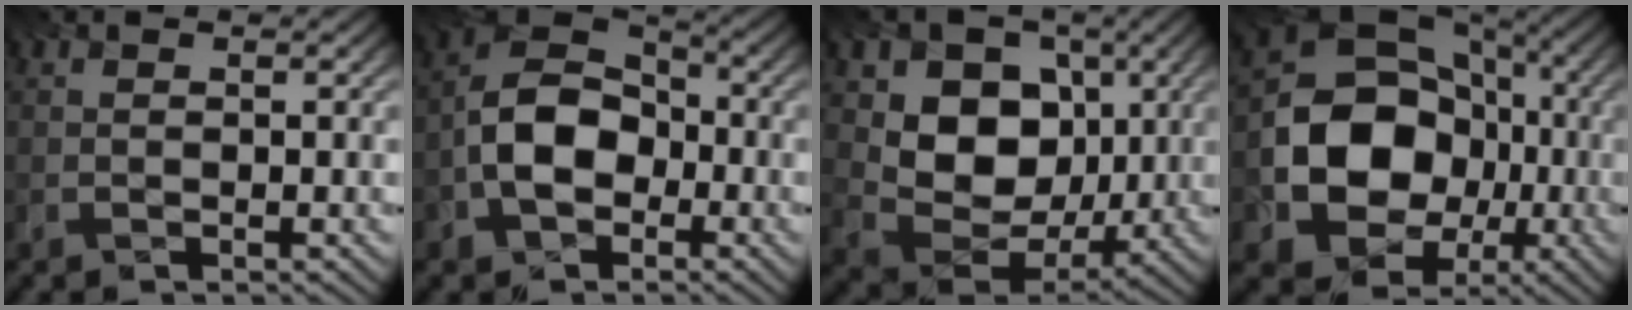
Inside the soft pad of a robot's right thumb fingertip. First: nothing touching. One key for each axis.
{"total": 9.0, "fx": -3.7, "fy": 6.2, "fz": 5.4, "tx": -0.105, "ty": 0.003, "tz": -0.083}
{"total": 10.4, "fx": 1.6, "fy": 8.4, "fz": 5.8, "tx": -0.116, "ty": -0.015, "tz": 0.015}
{"total": 14.6, "fx": -3.6, "fy": 12.3, "fz": 7.1, "tx": -0.137, "ty": -0.030, "tz": -0.076}